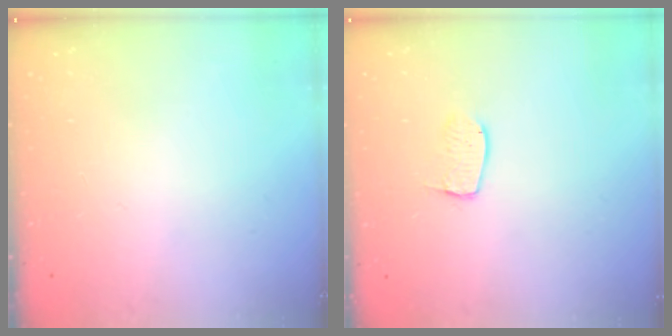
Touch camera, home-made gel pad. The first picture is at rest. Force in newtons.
{"total": 6.6, "press": 6.5, "slide": 0.5}